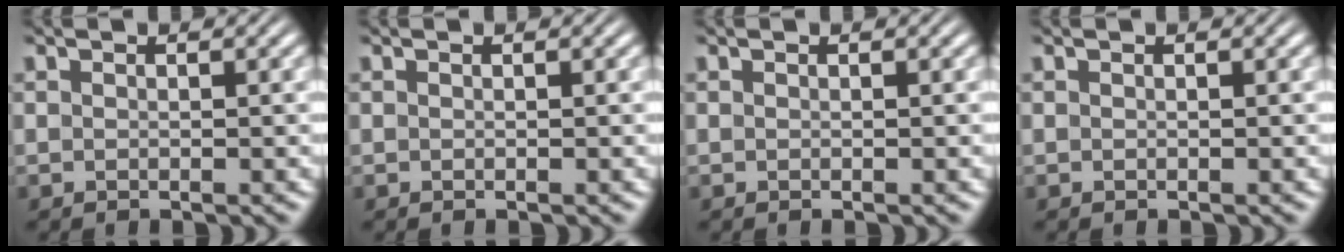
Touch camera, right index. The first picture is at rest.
{"total": 0.0}
{"total": 0.0}
{"total": 0.0}